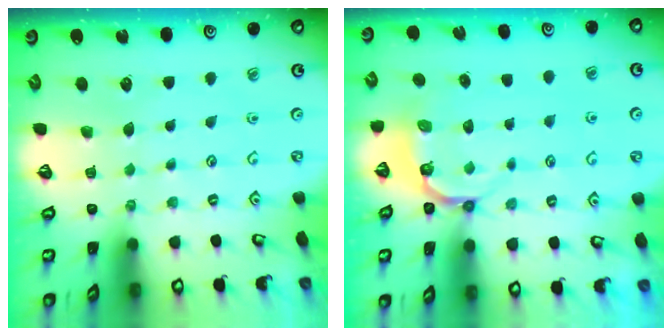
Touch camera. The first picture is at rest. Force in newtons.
{"total": 5.1, "press": 4.0, "slide": 3.1}